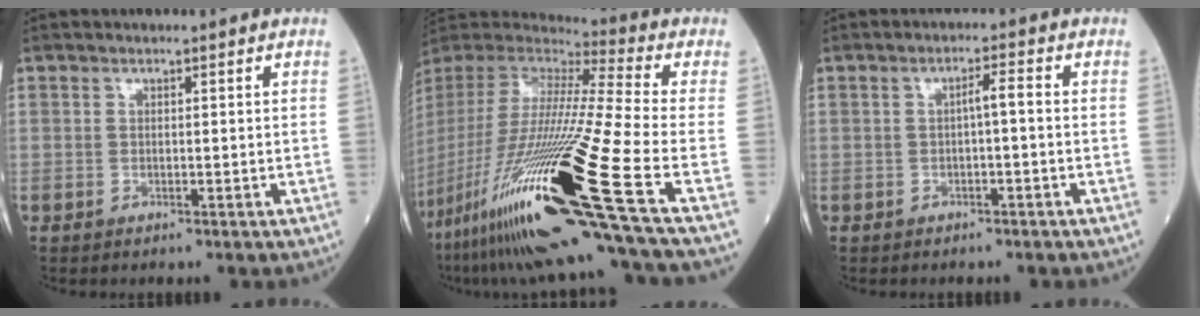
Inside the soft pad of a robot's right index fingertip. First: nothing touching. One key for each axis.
{"total": 34.7, "fx": -16.1, "fy": 1.1, "fz": 30.7, "tx": -0.616, "ty": -0.068, "tz": -0.307}
{"total": 2.2, "fx": -0.3, "fy": 0.2, "fz": 2.1, "tx": -0.031, "ty": 0.006, "tz": -0.006}